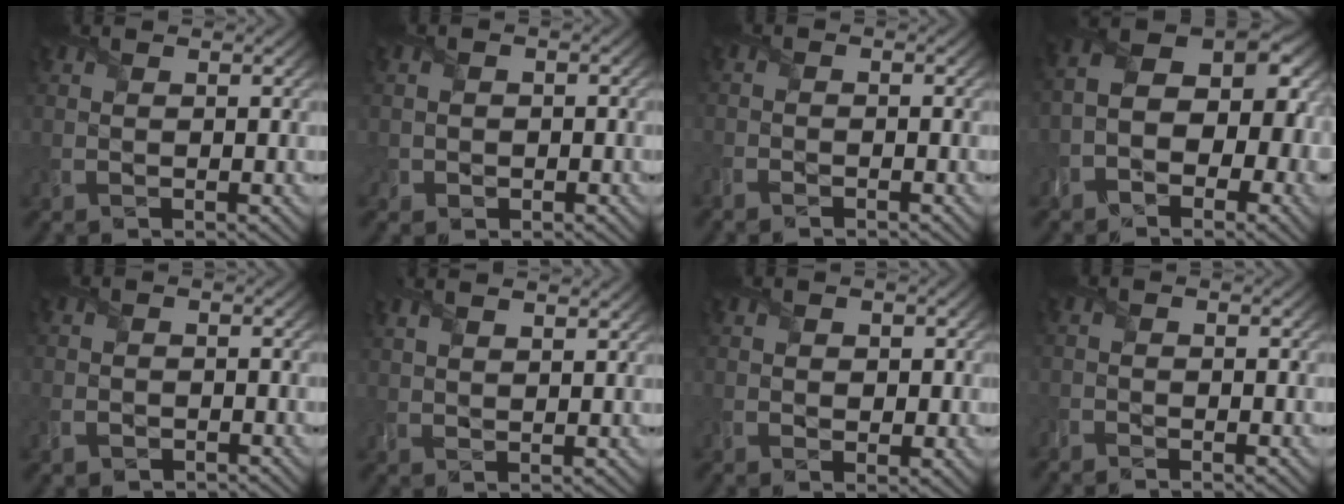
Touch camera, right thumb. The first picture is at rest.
{"total": 1.5, "force": [-0.7, 1.3, -0.1], "torque": [-0.001, -0.002, -0.014]}
{"total": 2.2, "force": [-2.0, 0.7, 0.7], "torque": [-0.015, -0.004, -0.040]}
{"total": 9.5, "force": [-3.3, 6.1, 6.4], "torque": [-0.075, -0.002, -0.066]}
{"total": 2.0, "force": [-1.6, 1.1, 0.4], "torque": [-0.010, -0.004, -0.035]}
{"total": 3.7, "force": [2.6, 1.0, 2.4], "torque": [-0.044, 0.006, 0.037]}
{"total": 1.7, "force": [0.0, 1.5, 0.8], "torque": [-0.015, -0.007, -0.003]}
{"total": 1.7, "force": [-1.6, 0.3, 0.5], "torque": [-0.009, -0.003, -0.033]}